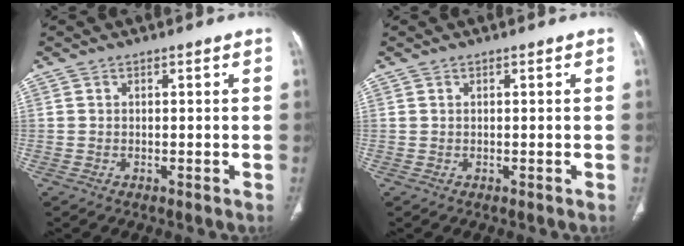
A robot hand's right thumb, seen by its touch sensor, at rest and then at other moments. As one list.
[{"total": 0.0}]